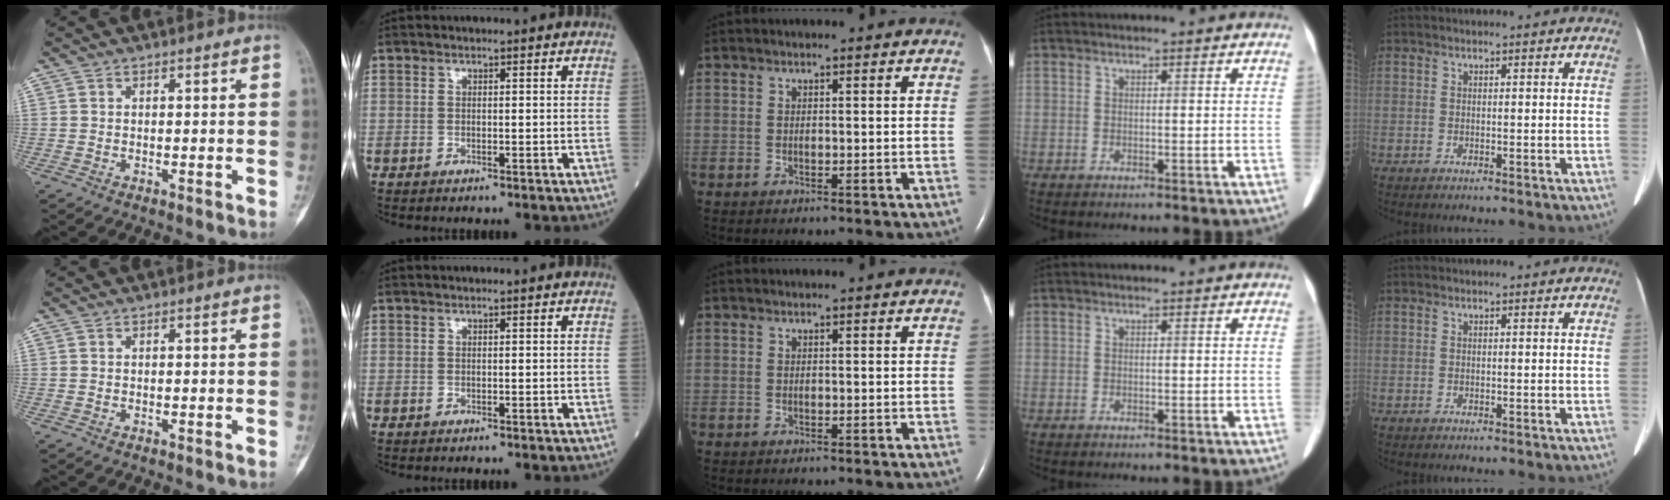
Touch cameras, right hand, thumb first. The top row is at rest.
{}